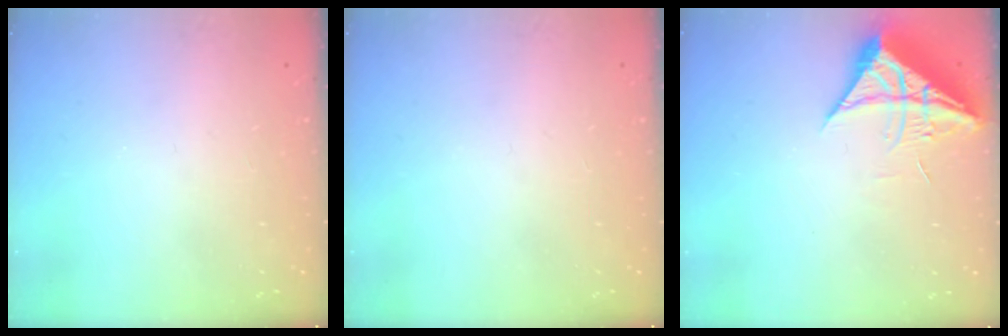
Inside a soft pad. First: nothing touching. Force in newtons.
{"total": 0.0}
{"total": 9.4, "press": 9.3, "slide": 1.0}